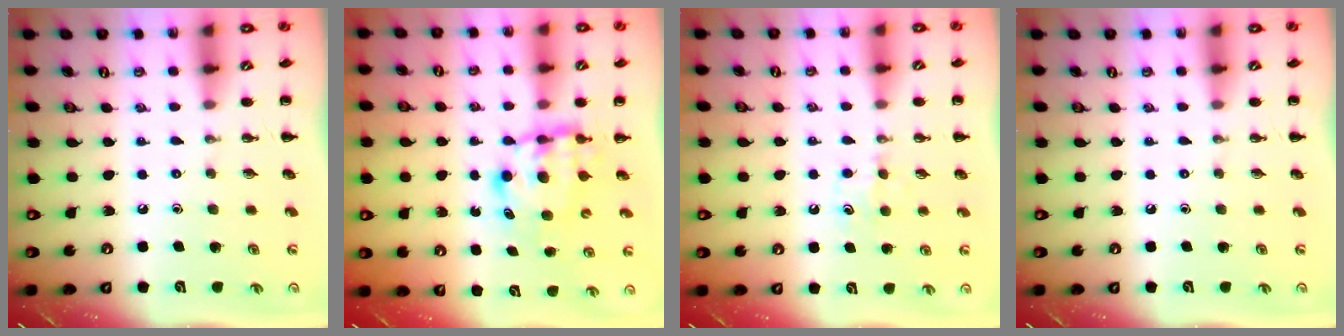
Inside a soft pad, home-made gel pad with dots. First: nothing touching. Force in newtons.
{"total": 5.6, "press": 5.6, "slide": 0.5}
{"total": 4.6, "press": 4.4, "slide": 1.4}
{"total": 0.0}